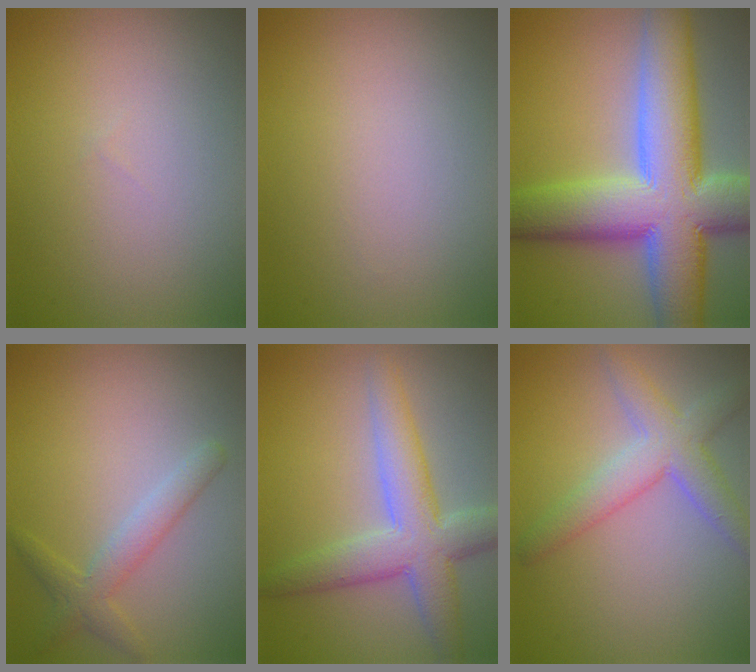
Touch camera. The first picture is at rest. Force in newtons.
{"total": 0.0}
{"total": 13.4, "press": 13.3, "slide": 0.9}
{"total": 2.5, "press": 2.5, "slide": 0.2}
{"total": 5.8, "press": 5.8, "slide": 0.3}
{"total": 4.4, "press": 4.3, "slide": 0.3}